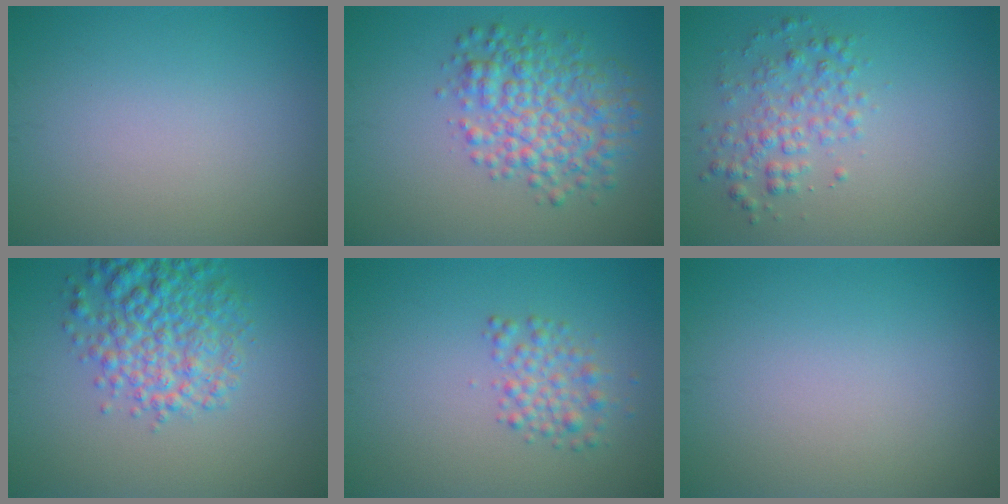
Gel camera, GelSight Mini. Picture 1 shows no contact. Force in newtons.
{"total": 5.8, "press": 5.8, "slide": 0.1}
{"total": 2.9, "press": 2.9, "slide": 0.0}
{"total": 5.7, "press": 5.7, "slide": 0.3}
{"total": 2.3, "press": 2.3, "slide": 0.0}
{"total": 0.0}